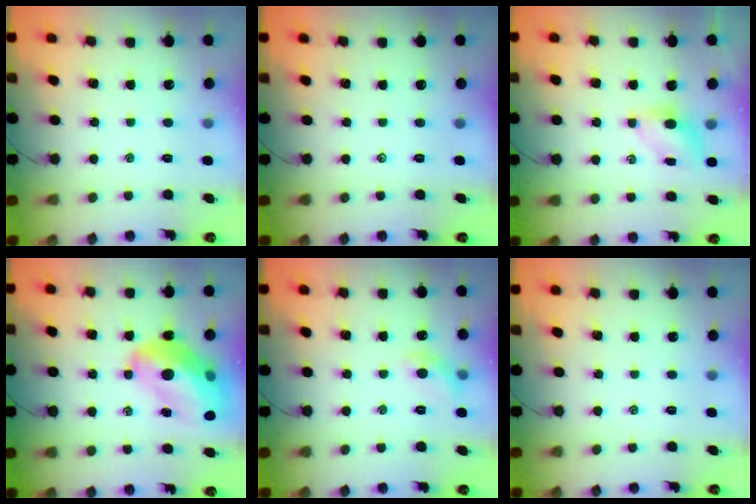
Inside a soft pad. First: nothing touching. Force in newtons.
{"total": 0.0}
{"total": 4.6, "press": 4.6, "slide": 0.6}
{"total": 19.3, "press": 18.6, "slide": 5.0}
{"total": 6.5, "press": 6.4, "slide": 0.8}
{"total": 0.0}